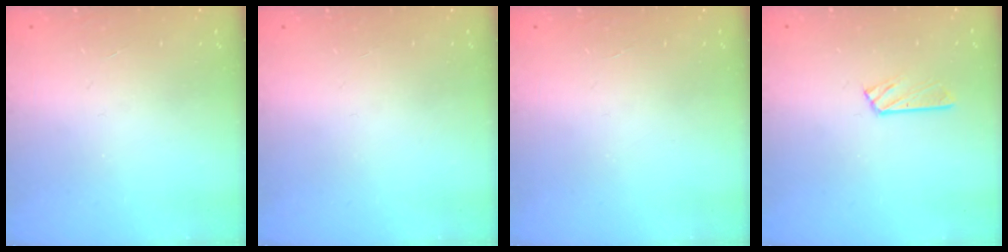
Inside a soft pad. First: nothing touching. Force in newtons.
{"total": 0.0}
{"total": 0.0}
{"total": 3.6, "press": 3.6, "slide": 0.4}